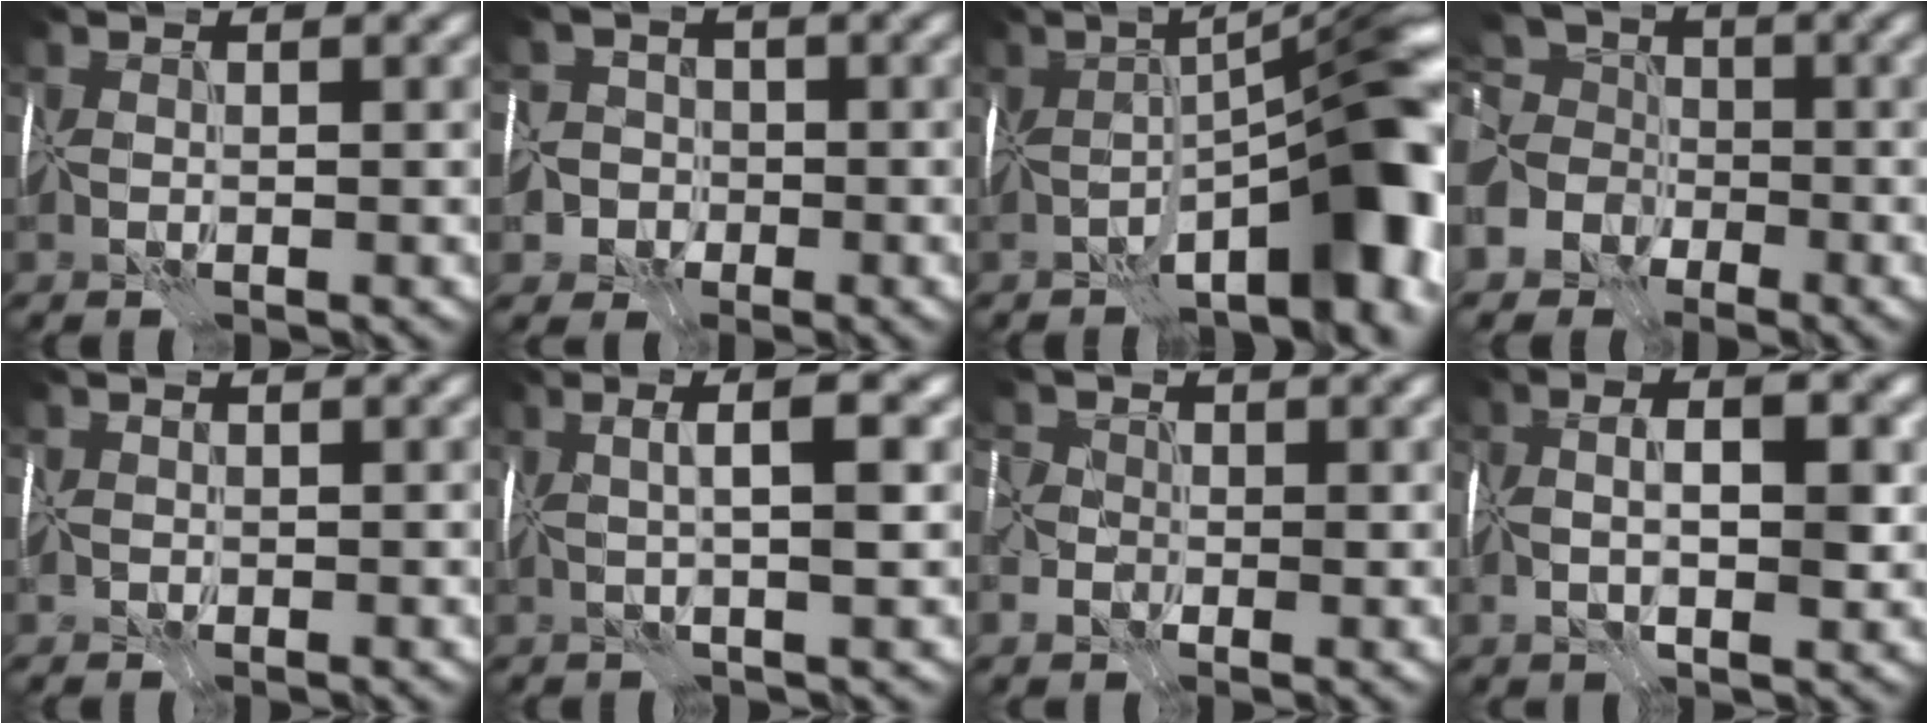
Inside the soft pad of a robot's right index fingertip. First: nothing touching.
{"total": 5.1, "force": [-2.5, 4.3, 0.9], "torque": [0.013, -0.007, -0.068]}
{"total": 12.2, "force": [-3.9, 3.7, 10.9], "torque": [-0.136, -0.002, -0.062]}
{"total": 7.9, "force": [-2.7, 6.6, 3.4], "torque": [-0.072, -0.007, -0.067]}
{"total": 0.7, "force": [-0.4, 0.5, -0.1], "torque": [0.005, -0.006, -0.007]}
{"total": 4.0, "force": [0.6, 0.4, 3.9], "torque": [-0.057, 0.007, 0.004]}
{"total": 4.0, "force": [-1.0, 3.1, 2.3], "torque": [-0.048, -0.009, -0.019]}
{"total": 4.8, "force": [-0.2, 1.9, 4.4], "torque": [-0.073, -0.002, -0.009]}